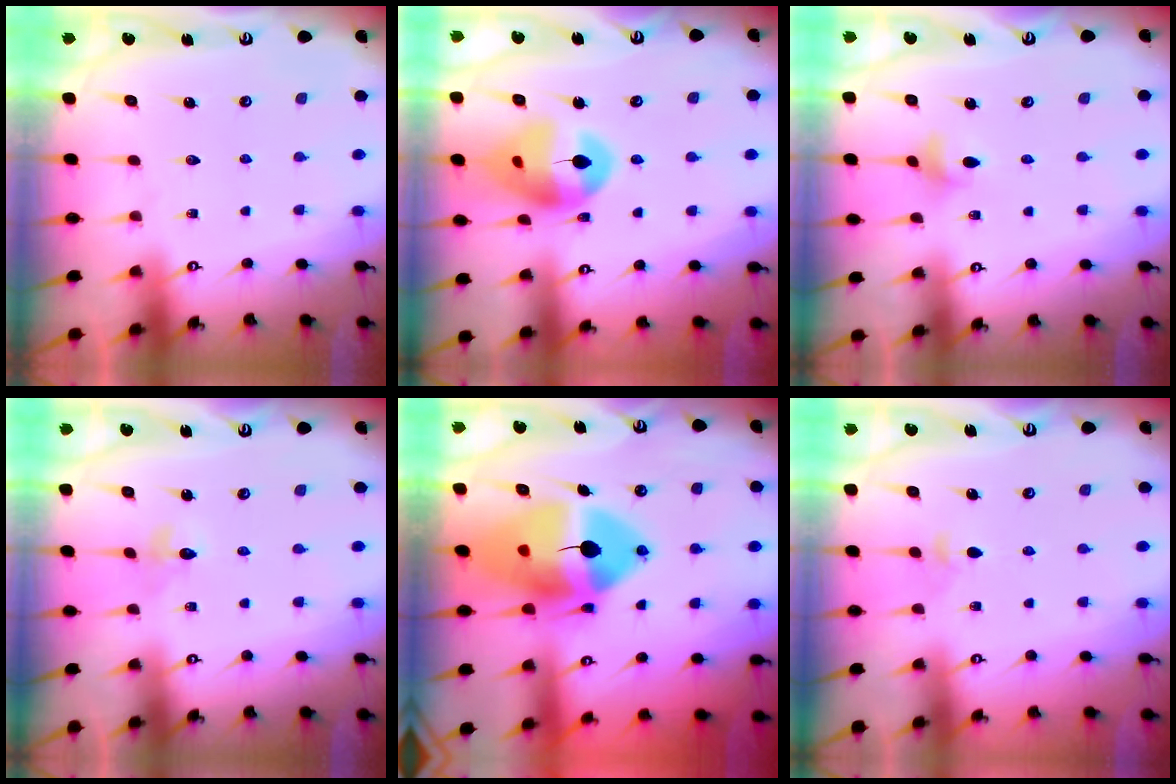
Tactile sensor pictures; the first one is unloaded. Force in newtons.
{"total": 14.5, "press": 14.4, "slide": 1.6}
{"total": 3.5, "press": 3.5, "slide": 0.4}
{"total": 3.4, "press": 3.4, "slide": 0.5}
{"total": 19.4, "press": 19.2, "slide": 2.9}
{"total": 3.7, "press": 3.7, "slide": 0.8}